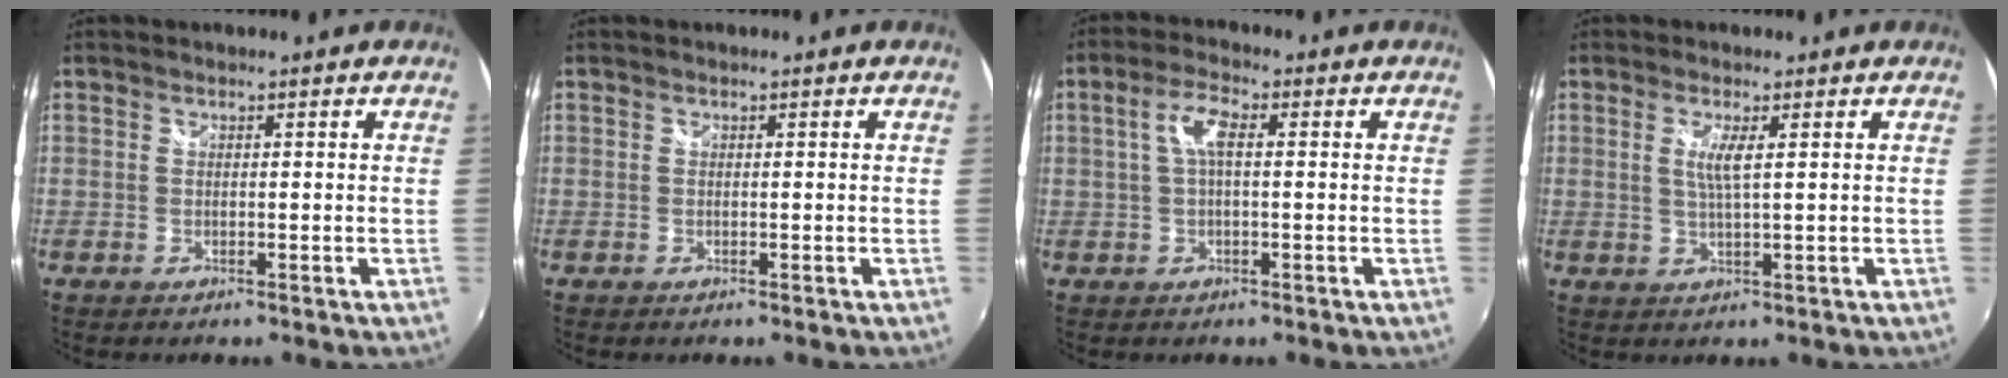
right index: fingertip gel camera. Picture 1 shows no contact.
{"total": 0.0}
{"total": 4.8, "force": [0.6, 1.5, 4.5], "torque": [-0.089, 0.010, 0.012]}
{"total": 3.3, "force": [0.9, 0.0, 3.1], "torque": [-0.061, -0.006, 0.015]}